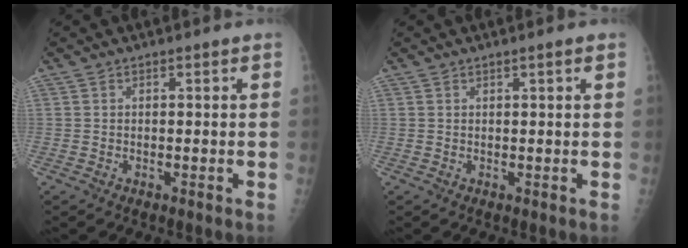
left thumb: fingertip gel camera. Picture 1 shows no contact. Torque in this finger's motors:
{"motor_torque": [-0.32, -0.09, 0.06, 0.08, 0.03]}